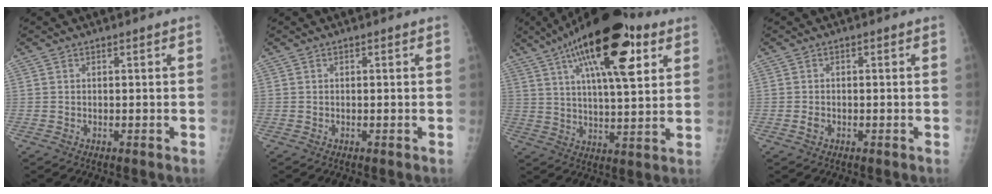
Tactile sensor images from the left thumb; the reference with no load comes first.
{"total": 0.0}
{"total": 22.0, "force": [10.3, 7.6, 17.8], "torque": [-0.276, -0.012, 0.164]}
{"total": 1.1, "force": [-0.6, 0.8, 0.4], "torque": [-0.004, 0.000, -0.013]}